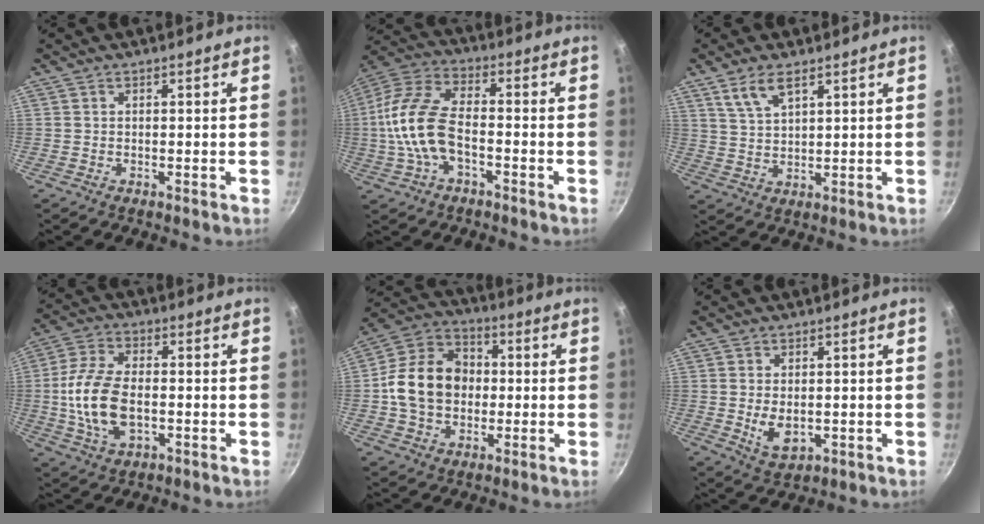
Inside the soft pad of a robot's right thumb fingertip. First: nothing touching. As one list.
[{"total": 14.3, "force": [-2.8, 7.5, 11.8], "torque": [-0.233, 0.035, -0.069]}, {"total": 6.3, "force": [3.8, 2.6, 4.3], "torque": [-0.074, -0.013, 0.083]}, {"total": 12.8, "force": [-1.5, 7.2, 10.4], "torque": [-0.205, 0.020, -0.031]}, {"total": 15.1, "force": [-0.4, 11.9, 9.3], "torque": [-0.134, 0.029, -0.020]}, {"total": 5.8, "force": [-0.4, 3.6, 4.5], "torque": [-0.073, -0.014, 0.005]}]